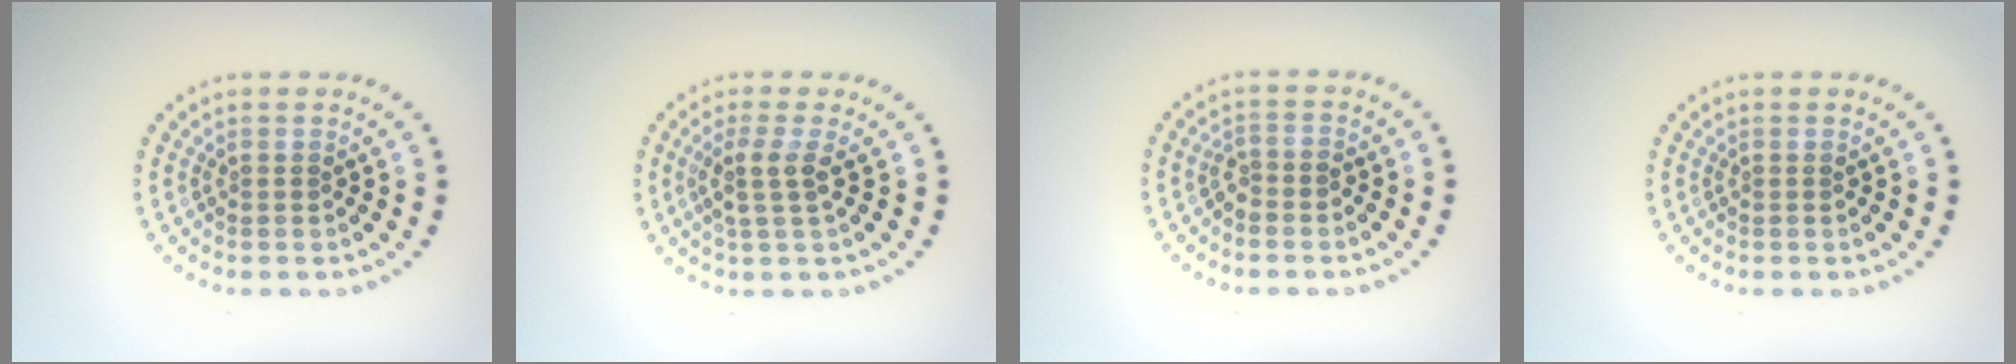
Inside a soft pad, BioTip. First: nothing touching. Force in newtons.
{"total": 2.4, "press": 1.9, "slide": 1.5}
{"total": 1.3, "press": 1.1, "slide": 0.7}
{"total": 0.0}